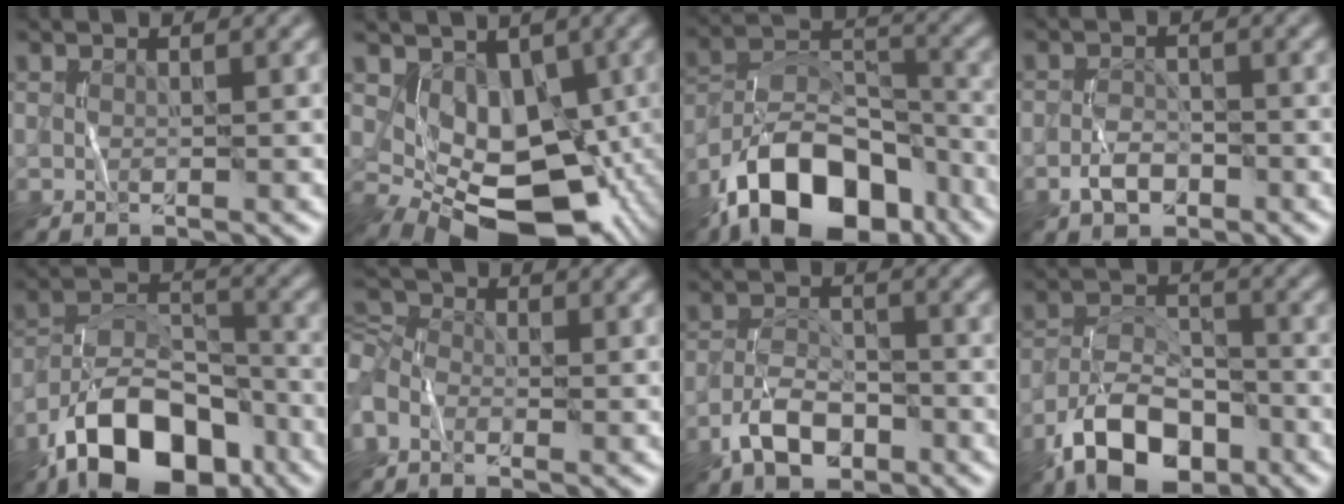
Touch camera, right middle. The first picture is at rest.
{"total": 9.5, "force": [-1.0, 6.7, 6.7], "torque": [-0.083, -0.007, -0.005]}
{"total": 12.4, "force": [-8.1, 6.6, 6.7], "torque": [-0.118, 0.016, -0.151]}
{"total": 2.2, "force": [-1.4, 1.3, 1.0], "torque": [-0.018, 0.008, -0.028]}
{"total": 11.1, "force": [-7.3, 5.8, 6.1], "torque": [-0.104, 0.015, -0.134]}
{"total": 4.8, "force": [-1.7, 3.2, 3.2], "torque": [-0.078, -0.001, -0.031]}
{"total": 4.6, "force": [-2.9, 2.4, 2.6], "torque": [-0.043, 0.006, -0.059]}
{"total": 8.4, "force": [-5.2, 4.5, 4.8], "torque": [-0.086, 0.006, -0.100]}